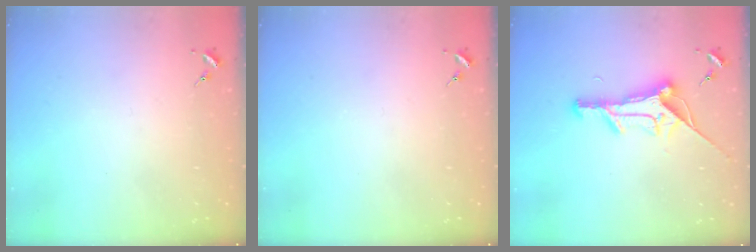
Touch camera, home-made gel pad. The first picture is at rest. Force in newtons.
{"total": 0.0}
{"total": 17.0, "press": 17.0, "slide": 0.7}